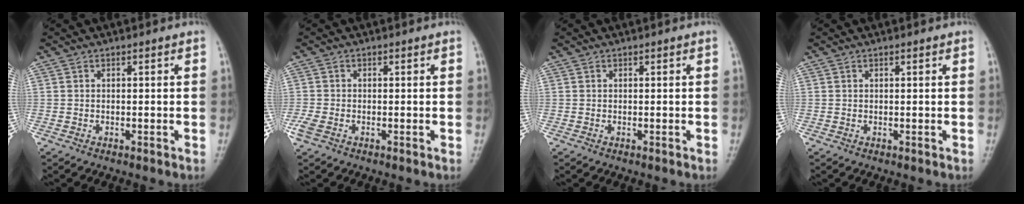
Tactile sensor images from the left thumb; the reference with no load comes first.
{"total": 3.0, "force": [-1.5, 1.9, 1.7], "torque": [-0.049, 0.000, -0.028]}
{"total": 0.0}
{"total": 0.0}